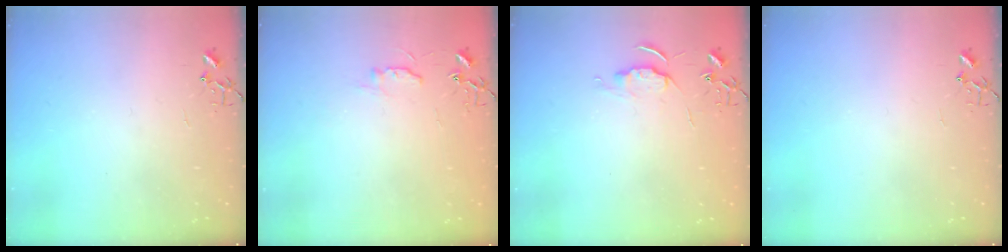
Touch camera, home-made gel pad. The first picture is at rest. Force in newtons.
{"total": 5.6, "press": 5.6, "slide": 0.7}
{"total": 6.2, "press": 6.2, "slide": 0.7}
{"total": 0.0}